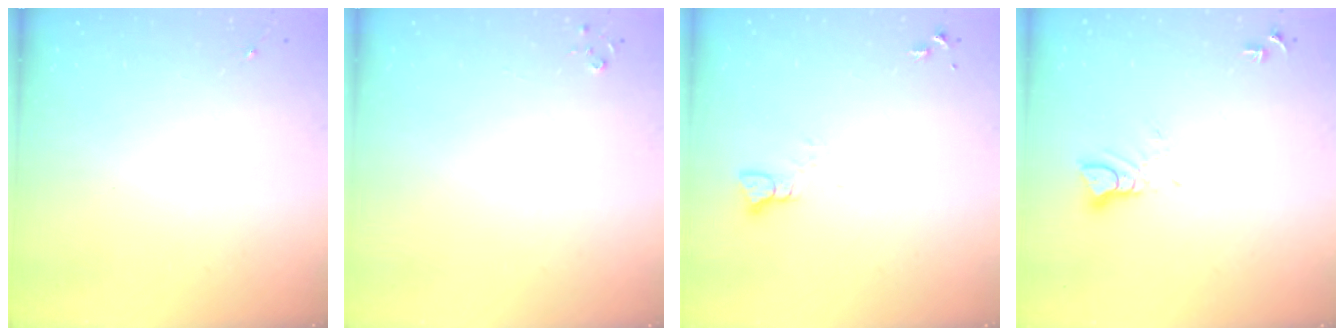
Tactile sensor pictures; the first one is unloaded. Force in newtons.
{"total": 2.8, "press": 2.8, "slide": 0.3}
{"total": 2.2, "press": 2.2, "slide": 0.2}
{"total": 3.8, "press": 3.8, "slide": 0.2}